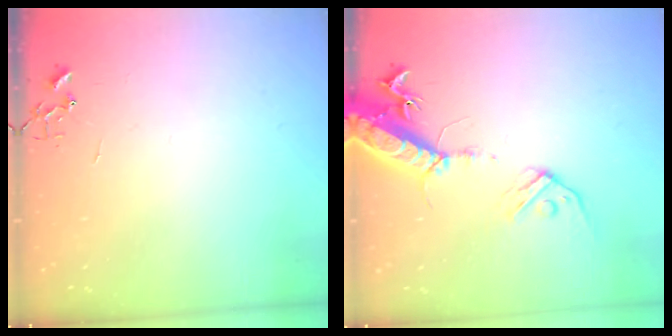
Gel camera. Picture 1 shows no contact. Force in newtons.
{"total": 16.9, "press": 16.5, "slide": 3.8}